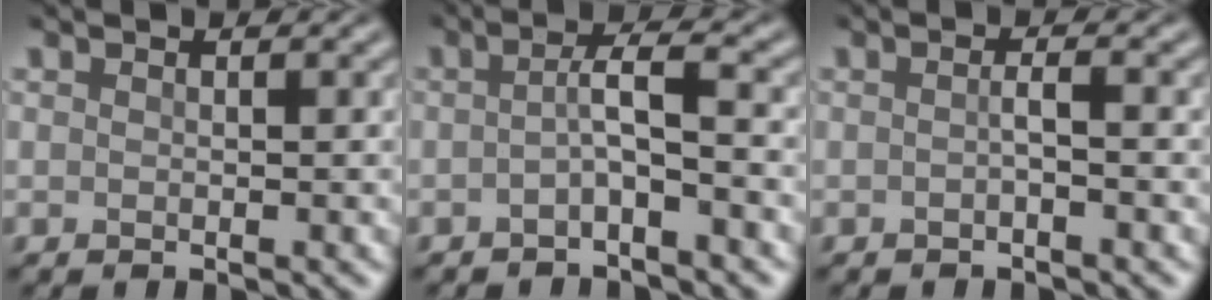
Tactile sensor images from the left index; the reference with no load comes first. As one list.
[{"total": 2.5, "force": [-0.8, 0.3, 2.3], "torque": [-0.044, 0.008, -0.022]}, {"total": 1.0, "force": [-0.4, 0.2, 1.0], "torque": [-0.016, 0.002, -0.008]}]